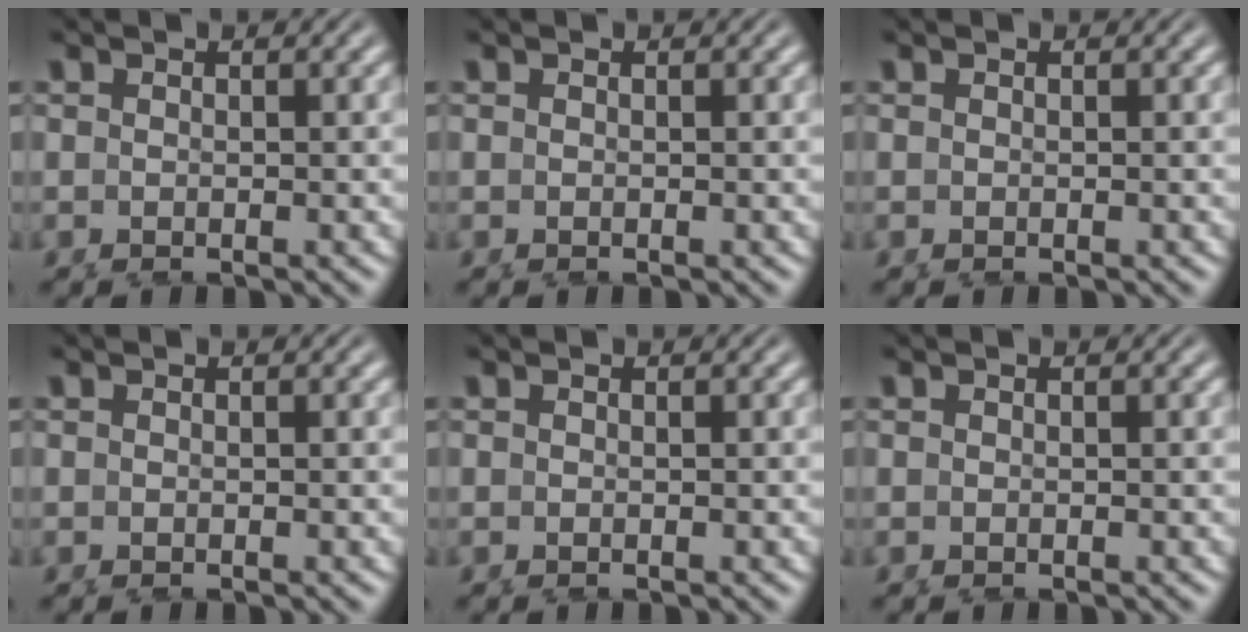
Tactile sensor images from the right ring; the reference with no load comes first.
{"total": 0.0}
{"total": 0.0}
{"total": 0.0}
{"total": 0.0}
{"total": 0.0}